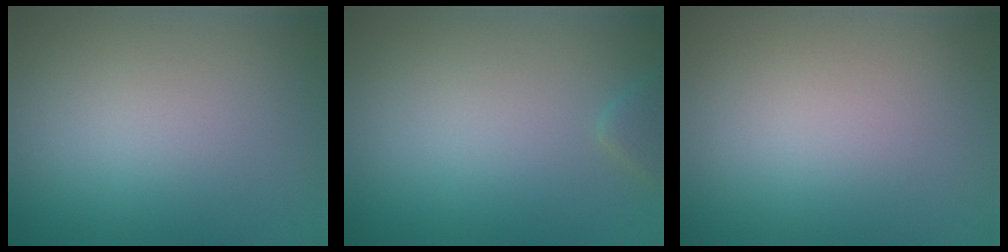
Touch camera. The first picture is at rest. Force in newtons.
{"total": 1.0, "press": 1.0, "slide": 0.1}
{"total": 0.0}